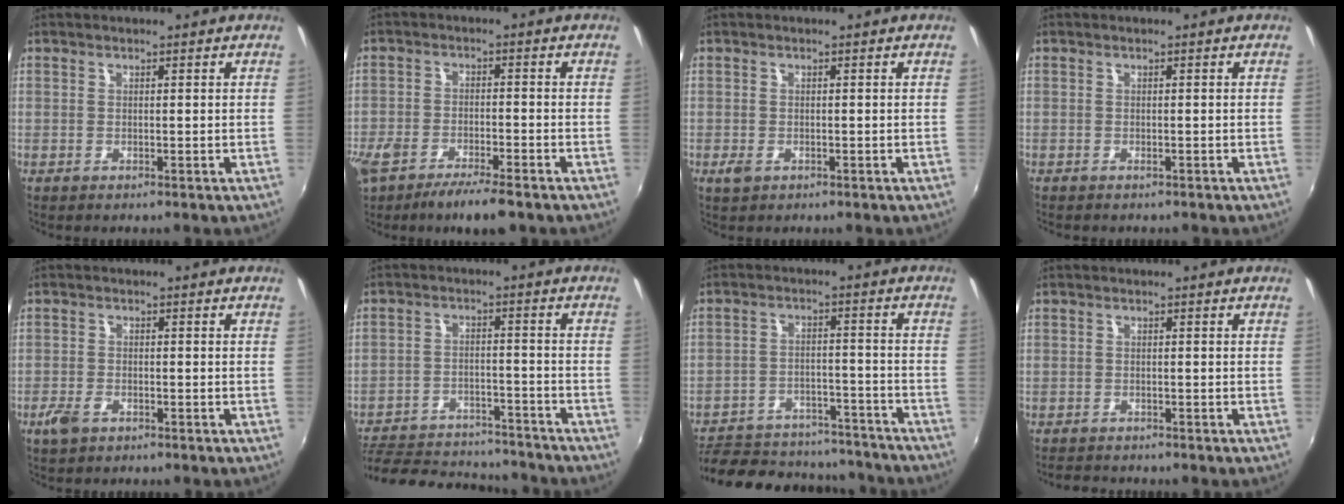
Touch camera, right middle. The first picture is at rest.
{"total": 10.5, "force": [-7.9, 2.9, 6.4], "torque": [-0.150, -0.031, -0.140]}
{"total": 1.9, "force": [-0.9, 1.2, 1.2], "torque": [-0.024, -0.004, -0.015]}
{"total": 0.9, "force": [-0.8, 0.4, 0.2], "torque": [-0.008, 0.000, -0.010]}
{"total": 3.7, "force": [-2.2, 2.0, 2.2], "torque": [-0.055, -0.006, -0.043]}
{"total": 19.8, "force": [-16.9, 7.3, 7.5], "torque": [-0.170, 0.006, -0.230]}
{"total": 24.2, "force": [-20.3, 9.3, 9.4], "torque": [-0.200, 0.009, -0.260]}
{"total": 2.6, "force": [-2.4, 0.8, 0.3], "torque": [-0.017, -0.005, -0.044]}